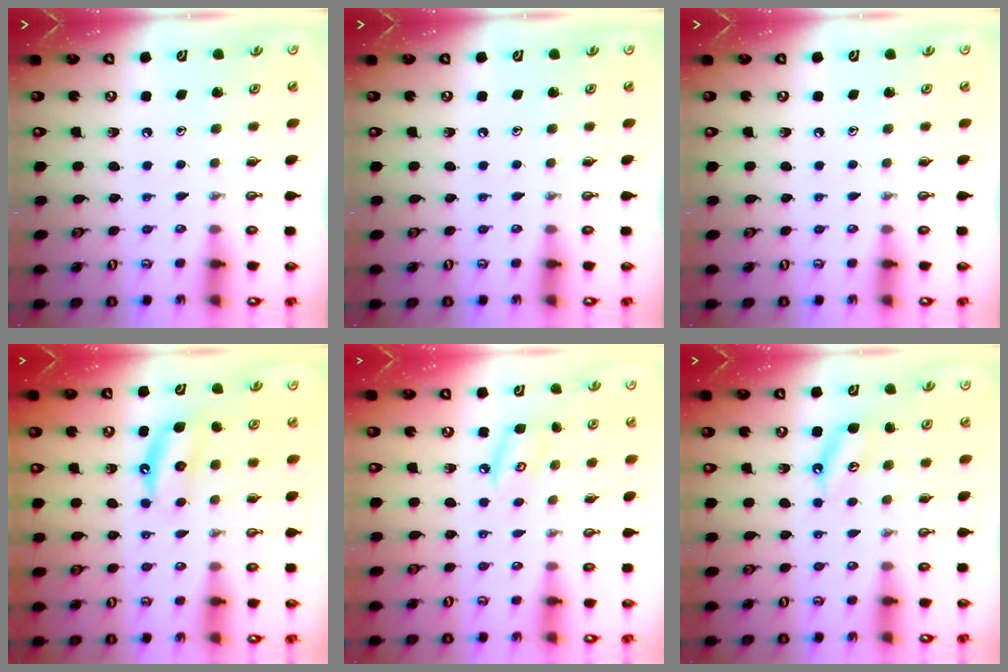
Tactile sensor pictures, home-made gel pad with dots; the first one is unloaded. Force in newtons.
{"total": 0.0}
{"total": 0.0}
{"total": 6.0, "press": 6.0, "slide": 0.6}
{"total": 7.2, "press": 7.2, "slide": 0.6}
{"total": 4.5, "press": 4.4, "slide": 0.8}